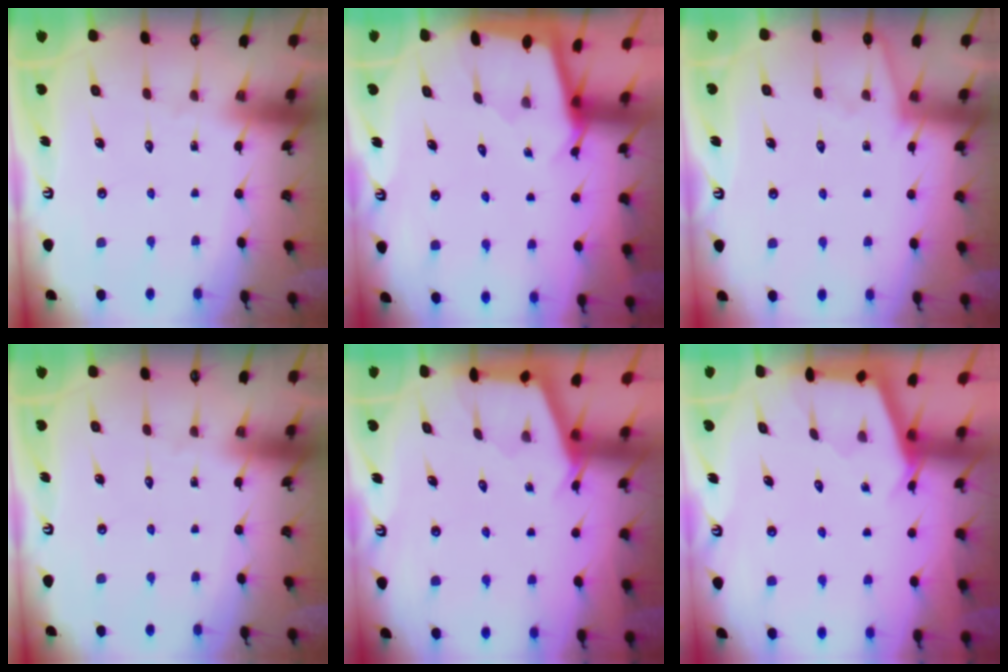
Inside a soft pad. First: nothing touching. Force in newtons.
{"total": 1.8, "press": 1.8, "slide": 0.3}
{"total": 1.6, "press": 1.5, "slide": 0.3}
{"total": 0.0}
{"total": 2.9, "press": 2.9, "slide": 0.3}
{"total": 2.6, "press": 2.6, "slide": 0.3}